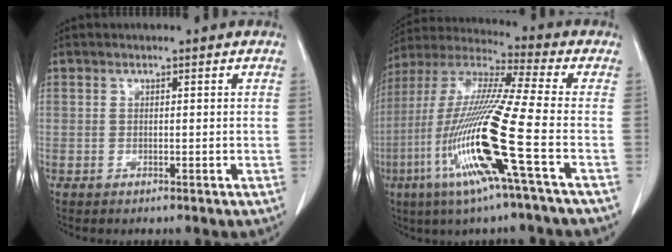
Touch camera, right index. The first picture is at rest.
{"total": 18.6, "force": [-6.3, -1.0, 17.4], "torque": [-0.368, -0.026, -0.133]}